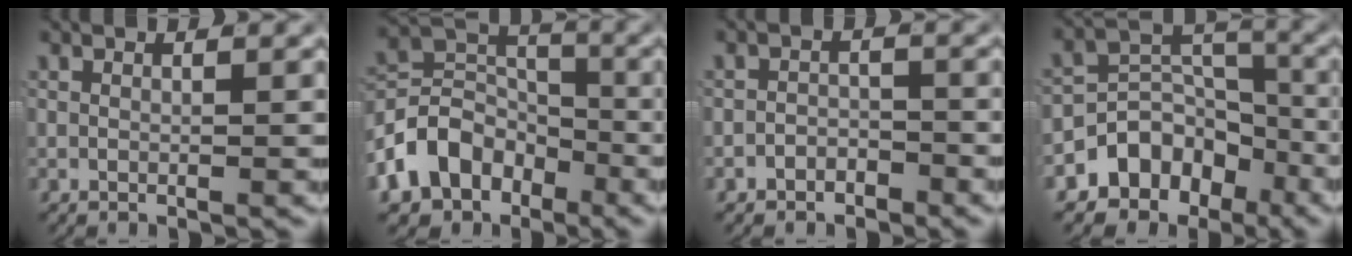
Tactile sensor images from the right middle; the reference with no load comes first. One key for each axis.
{"total": 10.6, "fx": -3.3, "fy": 8.2, "fz": 5.8, "tx": -0.103, "ty": -0.023, "tz": -0.055}
{"total": 2.3, "fx": -2.1, "fy": 1.0, "fz": 0.1, "tx": 0.008, "ty": -0.002, "tz": -0.036}
{"total": 12.2, "fx": -6.4, "fy": 9.2, "fz": 4.8, "tx": -0.061, "ty": -0.017, "tz": -0.113}